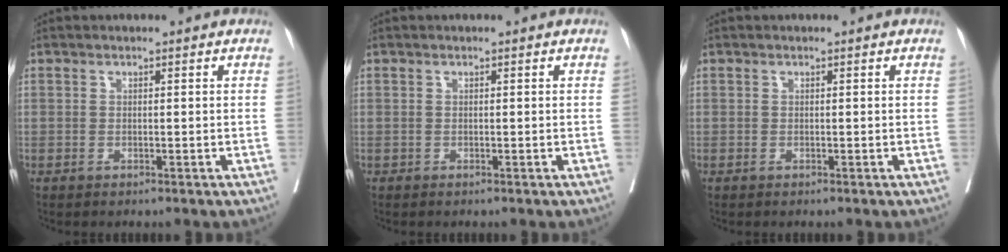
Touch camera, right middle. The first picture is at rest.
{"total": 0.0}
{"total": 0.0}